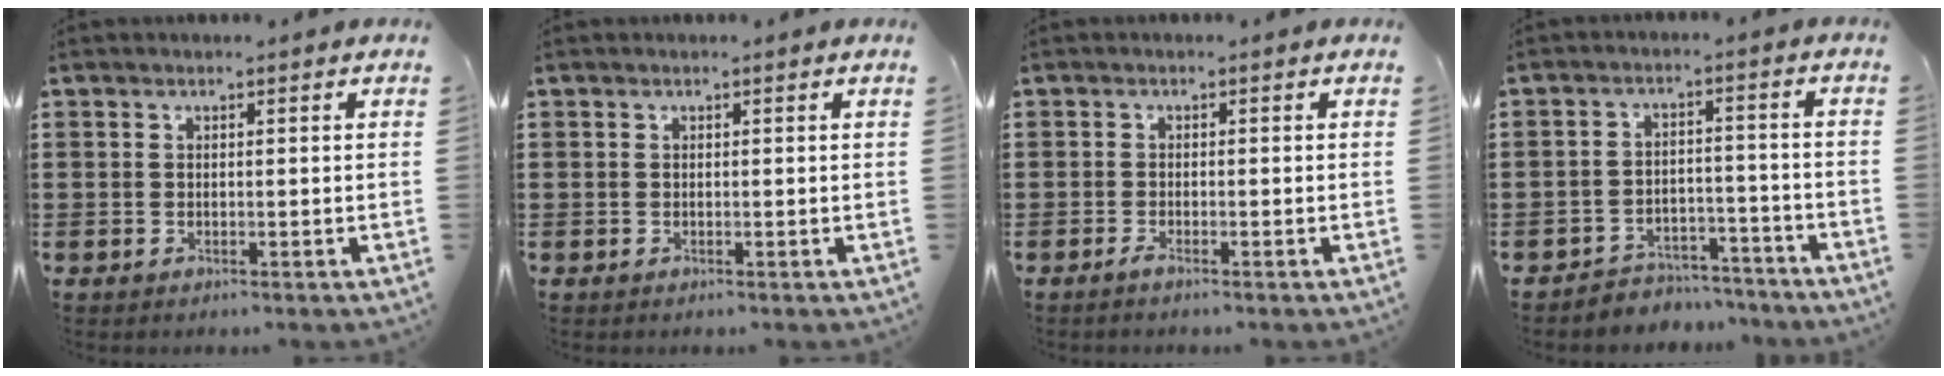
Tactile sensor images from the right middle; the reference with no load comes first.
{"total": 0.0}
{"total": 0.9, "force": [-0.6, 0.0, 0.6], "torque": [-0.013, -0.004, -0.010]}
{"total": 4.3, "force": [-4.2, 0.8, -0.2], "torque": [-0.004, 0.005, -0.091]}